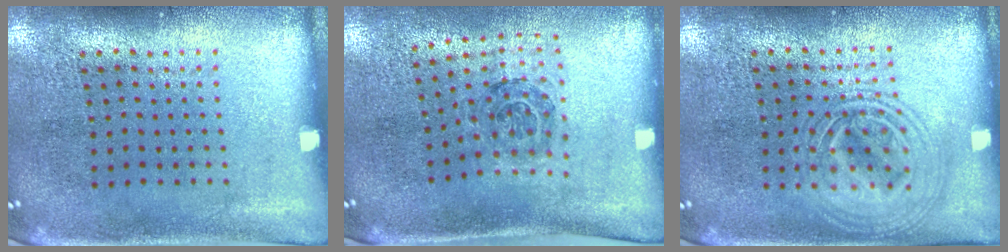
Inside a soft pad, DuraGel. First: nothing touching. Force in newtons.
{"total": 1.1, "press": 1.1, "slide": 0.4}
{"total": 2.9, "press": 2.9, "slide": 0.4}